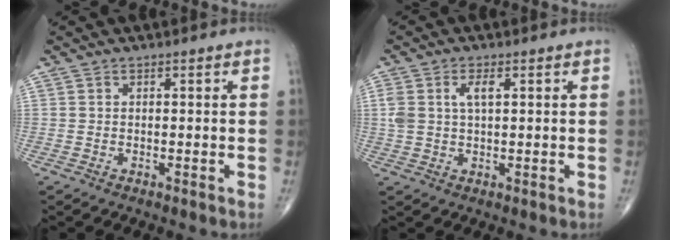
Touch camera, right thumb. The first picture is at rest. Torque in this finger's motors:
{"motor_torque": [0.10, 0.07, 0.77, 0.44, 0.05]}